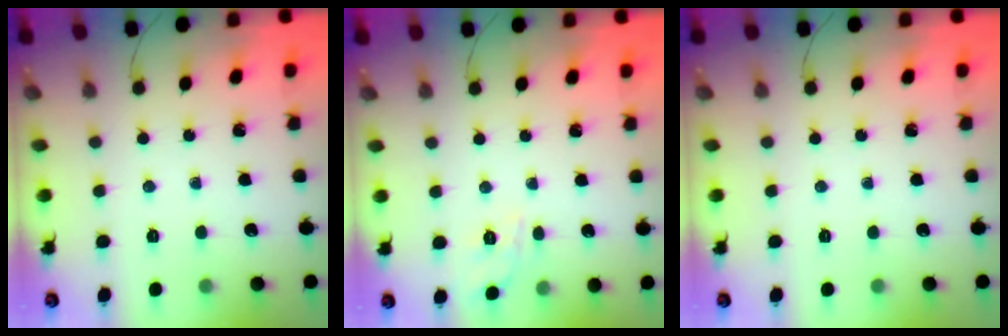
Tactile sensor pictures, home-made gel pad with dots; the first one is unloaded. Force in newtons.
{"total": 9.1, "press": 9.0, "slide": 1.7}
{"total": 0.0}